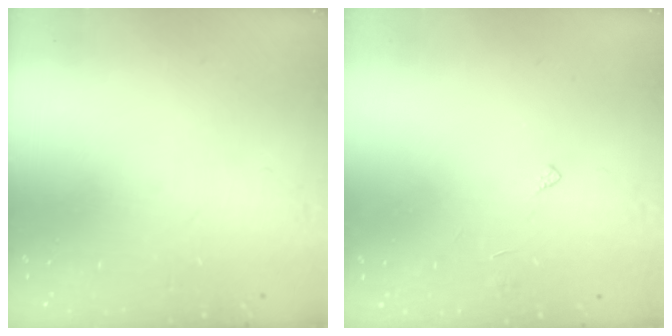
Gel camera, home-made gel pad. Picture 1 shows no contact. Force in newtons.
{"total": 3.8, "press": 3.8, "slide": 0.3}